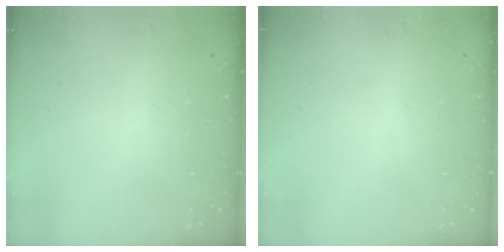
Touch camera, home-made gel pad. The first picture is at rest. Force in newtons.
{"total": 0.0}